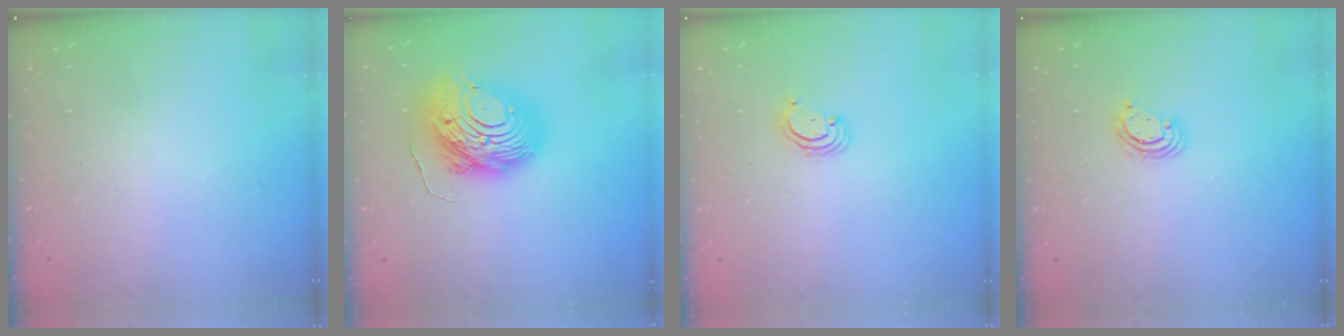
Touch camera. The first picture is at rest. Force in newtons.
{"total": 15.4, "press": 15.3, "slide": 1.4}
{"total": 2.5, "press": 2.5, "slide": 0.2}
{"total": 2.5, "press": 2.5, "slide": 0.2}